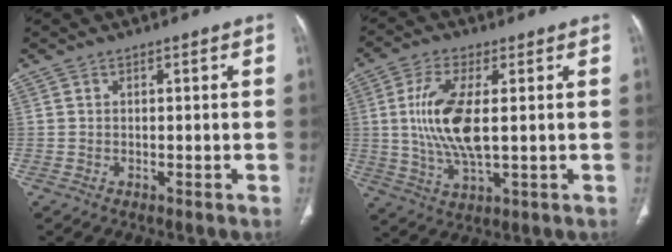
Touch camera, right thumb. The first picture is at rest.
{"total": 11.9, "force": [1.2, 4.5, 11.0], "torque": [-0.238, -0.010, 0.027]}